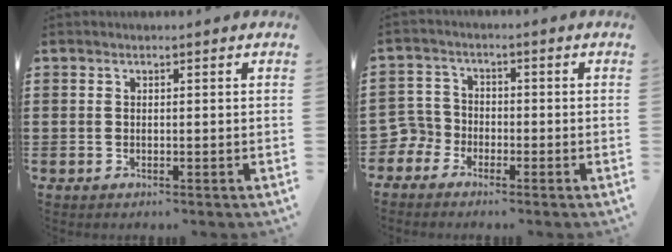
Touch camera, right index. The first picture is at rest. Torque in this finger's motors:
{"motor_torque": [-0.84, 1.29, -0.02, -0.02]}